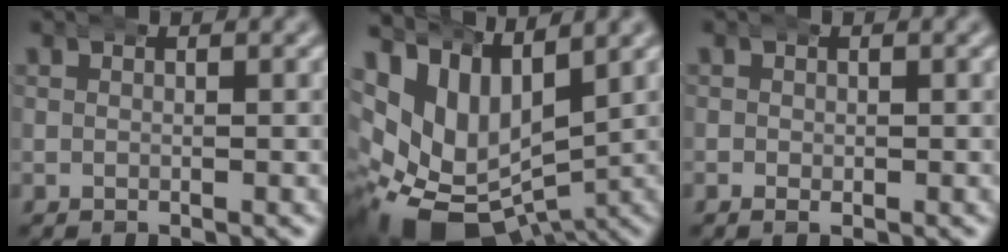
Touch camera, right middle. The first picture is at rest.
{"total": 15.0, "force": [-2.5, 11.6, 9.3], "torque": [-0.195, -0.059, -0.022]}
{"total": 0.0}